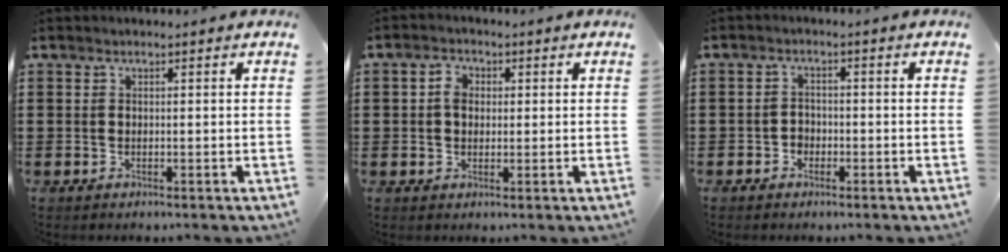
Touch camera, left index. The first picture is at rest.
{"total": 2.9, "force": [0.4, 2.2, 1.8], "torque": [-0.042, 0.012, 0.006]}
{"total": 1.8, "force": [-1.3, 1.2, 0.1], "torque": [-0.010, 0.003, -0.030]}